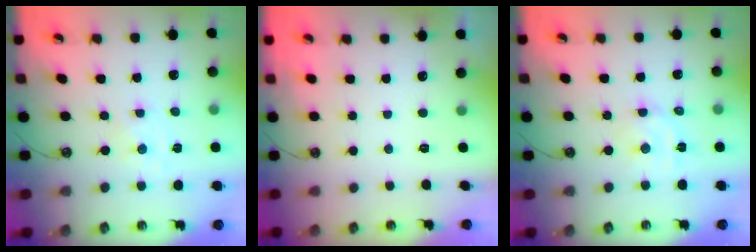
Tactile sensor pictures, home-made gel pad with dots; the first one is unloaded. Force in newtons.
{"total": 0.0}
{"total": 5.5, "press": 5.5, "slide": 0.7}